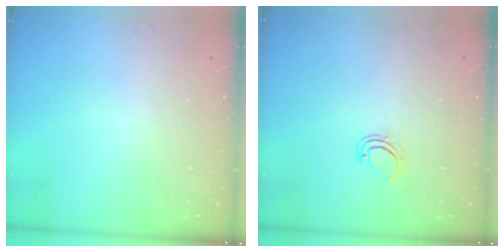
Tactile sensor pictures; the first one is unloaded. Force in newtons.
{"total": 4.8, "press": 4.8, "slide": 0.4}